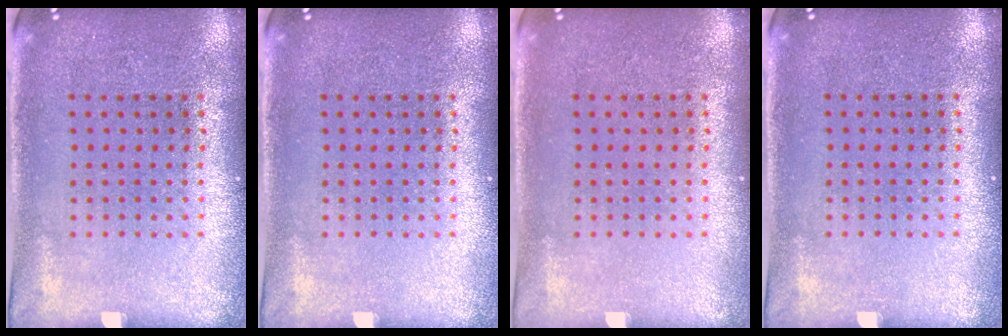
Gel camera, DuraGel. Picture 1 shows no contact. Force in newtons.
{"total": 0.0}
{"total": 0.0}
{"total": 0.0}